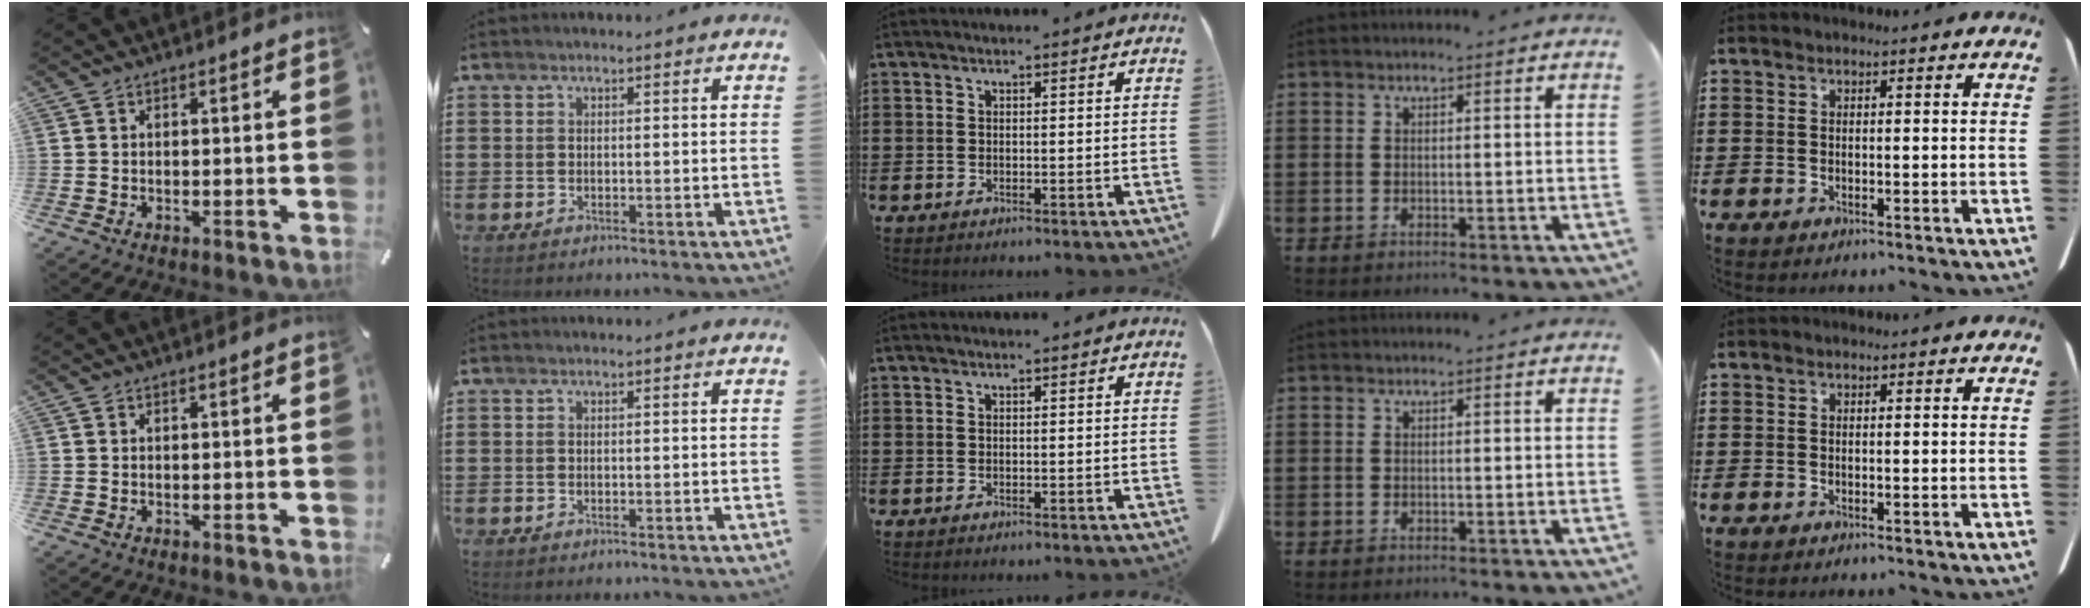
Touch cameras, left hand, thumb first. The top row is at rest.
{}